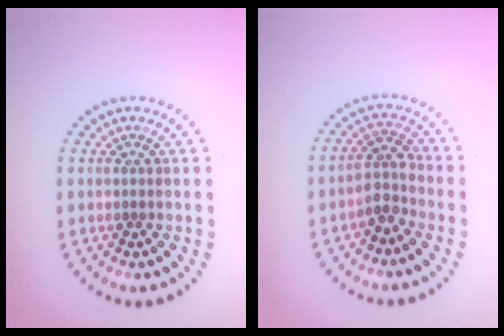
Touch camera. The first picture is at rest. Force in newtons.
{"total": 2.3, "press": 1.9, "slide": 1.3}